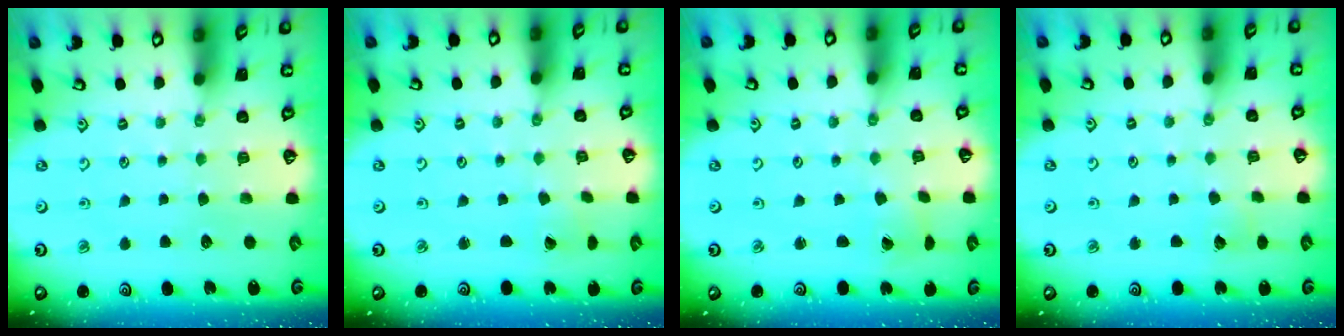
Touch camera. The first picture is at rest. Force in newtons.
{"total": 1.2, "press": 1.2, "slide": 0.0}
{"total": 1.4, "press": 1.4, "slide": 0.3}
{"total": 2.8, "press": 2.8, "slide": 0.2}